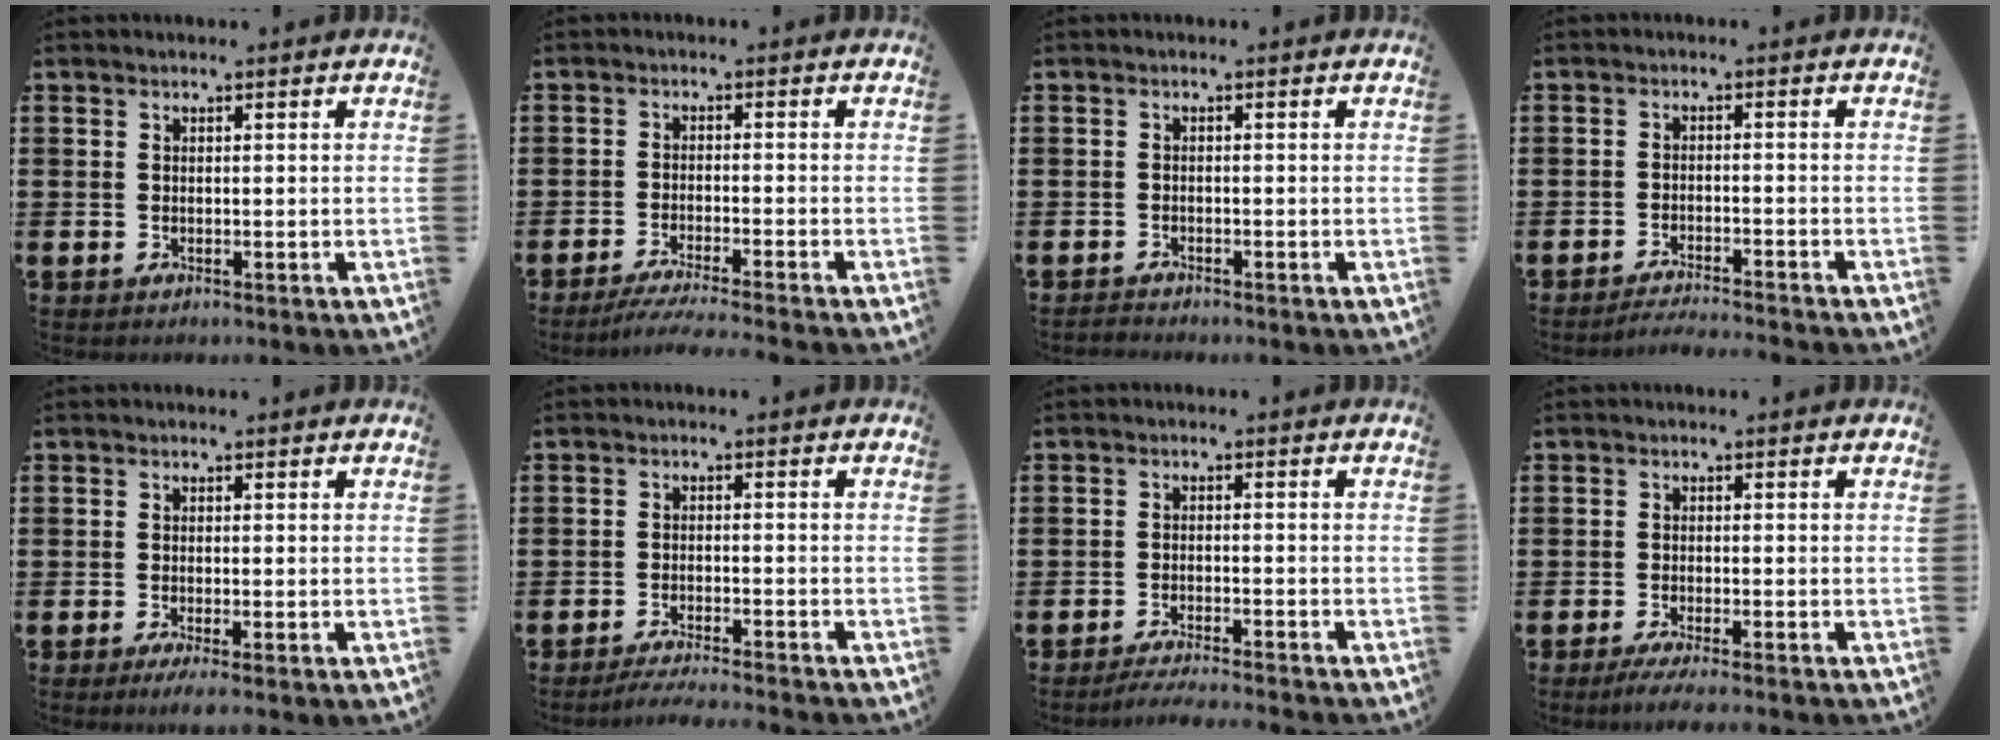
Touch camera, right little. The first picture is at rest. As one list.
[{"total": 2.9, "force": [-2.5, -0.3, 1.5], "torque": [-0.024, -0.005, -0.047]}, {"total": 0.8, "force": [-0.8, 0.0, -0.1], "torque": [0.000, -0.001, -0.017]}, {"total": 1.9, "force": [-1.9, -0.3, 0.3], "torque": [-0.004, 0.003, -0.037]}, {"total": 1.3, "force": [-0.5, 0.1, 1.2], "torque": [-0.020, -0.002, -0.009]}, {"total": 2.2, "force": [-2.0, -0.4, 0.7], "torque": [-0.010, 0.002, -0.039]}, {"total": 2.1, "force": [-1.9, -0.3, 0.7], "torque": [-0.010, 0.003, -0.038]}, {"total": 1.7, "force": [-1.2, 0.0, 1.3], "torque": [-0.019, -0.001, -0.022]}]